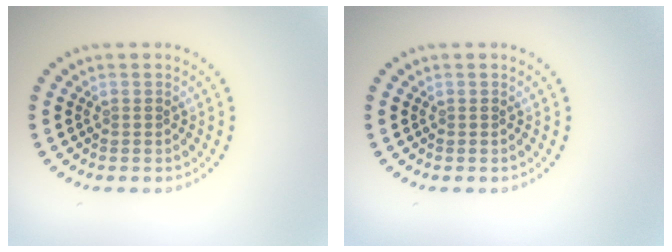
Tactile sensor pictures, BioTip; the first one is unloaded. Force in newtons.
{"total": 0.0}